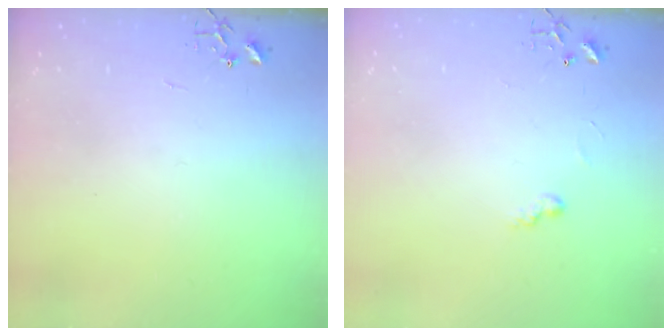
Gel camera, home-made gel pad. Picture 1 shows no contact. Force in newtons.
{"total": 4.3, "press": 4.2, "slide": 0.6}